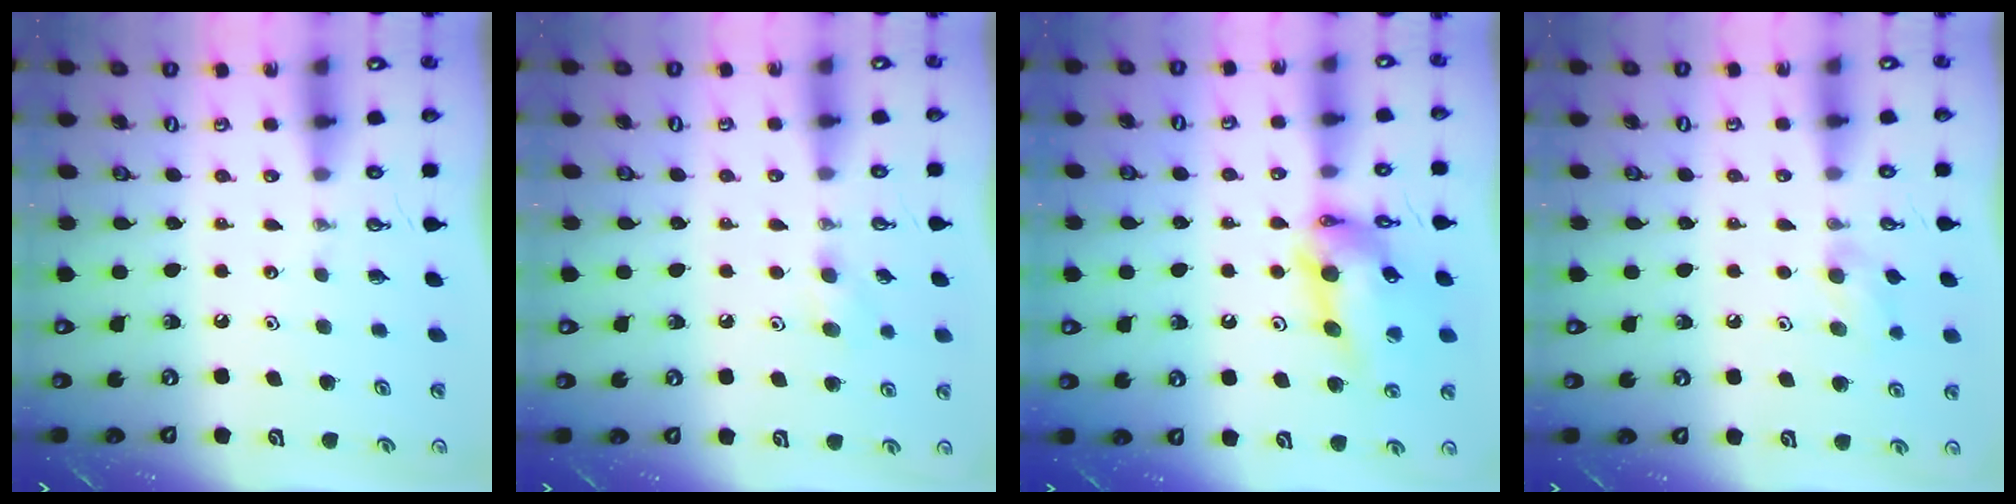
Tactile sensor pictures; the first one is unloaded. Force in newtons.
{"total": 5.2, "press": 5.1, "slide": 0.8}
{"total": 15.1, "press": 15.0, "slide": 1.4}
{"total": 6.5, "press": 6.4, "slide": 1.4}